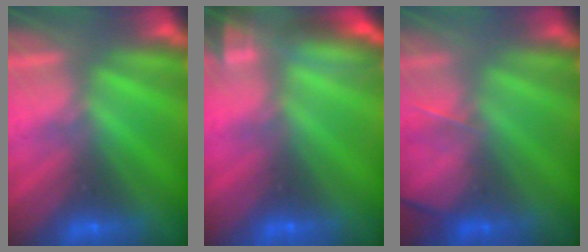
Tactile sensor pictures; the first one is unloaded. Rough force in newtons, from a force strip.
{"total": 7.2}
{"total": 2.1}